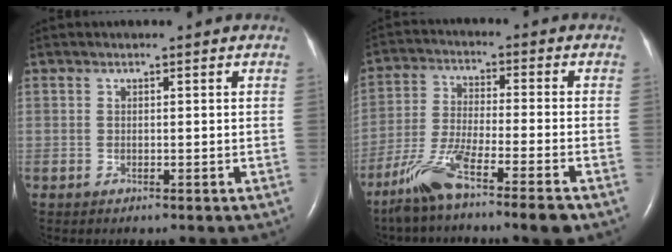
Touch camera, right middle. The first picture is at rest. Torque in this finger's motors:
{"motor_torque": [1.14, -1.00, 0.24, 0.13]}